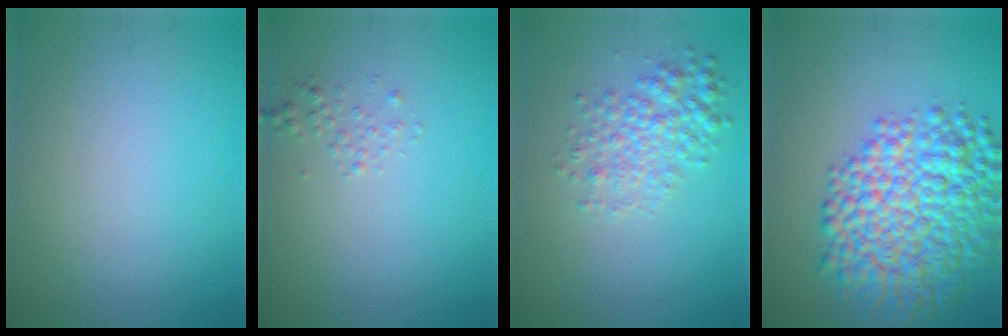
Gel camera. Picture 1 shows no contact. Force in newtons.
{"total": 0.9, "press": 0.9, "slide": 0.1}
{"total": 3.4, "press": 3.4, "slide": 0.1}
{"total": 10.5, "press": 10.5, "slide": 0.0}